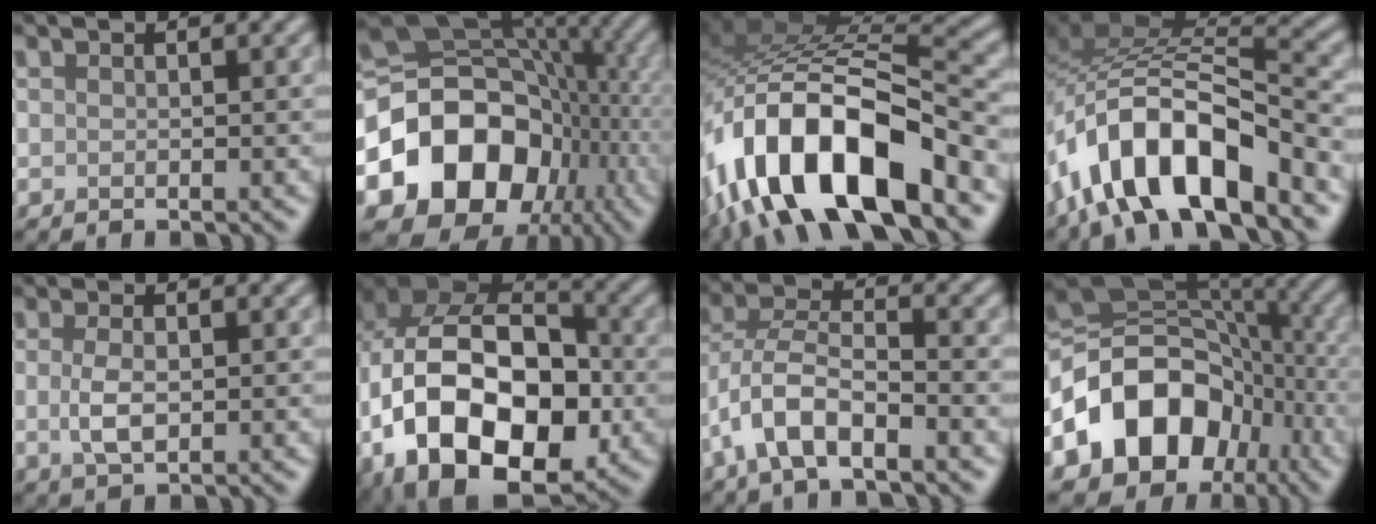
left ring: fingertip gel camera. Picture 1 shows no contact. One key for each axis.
{"total": 15.9, "fx": -4.4, "fy": 12.6, "fz": 8.5, "tx": -0.163, "ty": -0.016, "tz": -0.080}
{"total": 14.1, "fx": -7.7, "fy": 5.9, "fz": 10.2, "tx": -0.179, "ty": -0.002, "tz": -0.140}
{"total": 11.2, "fx": -6.4, "fy": 4.4, "fz": 8.0, "tx": -0.138, "ty": 0.010, "tz": -0.123}
{"total": 2.5, "fx": 0.0, "fy": 1.2, "fz": 2.2, "tx": -0.053, "ty": -0.005, "tz": 0.000}
{"total": 19.9, "fx": -5.2, "fy": 13.6, "fz": 13.6, "tx": -0.226, "ty": -0.008, "tz": -0.081}
{"total": 6.1, "fx": -3.0, "fy": 2.5, "fz": 4.7, "tx": -0.091, "ty": 0.004, "tz": -0.066}
{"total": 11.8, "fx": -4.5, "fy": 9.1, "fz": 6.0, "tx": -0.101, "ty": 0.009, "tz": -0.091}